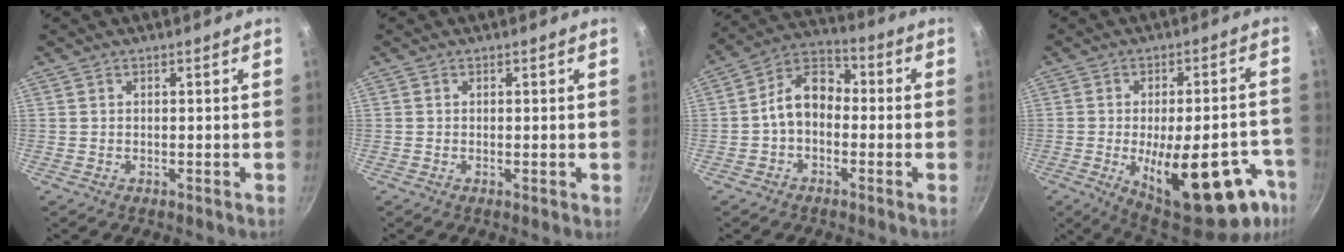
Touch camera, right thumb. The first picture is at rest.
{"total": 0.7, "force": [-0.1, 0.1, 0.7], "torque": [-0.011, -0.001, -0.002]}
{"total": 10.8, "force": [-0.2, 7.8, 7.5], "torque": [-0.091, 0.038, -0.027]}
{"total": 24.9, "force": [-10.0, 10.4, 20.3], "torque": [-0.220, 0.020, -0.125]}